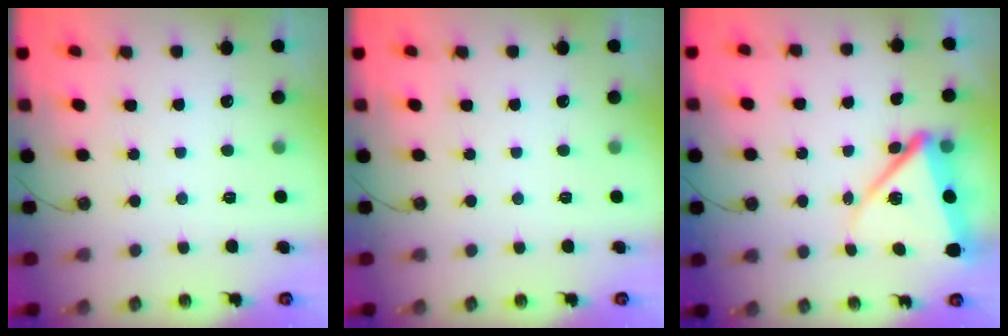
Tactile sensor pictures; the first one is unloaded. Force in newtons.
{"total": 0.0}
{"total": 11.9, "press": 11.8, "slide": 1.4}